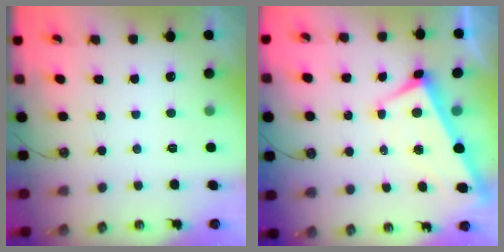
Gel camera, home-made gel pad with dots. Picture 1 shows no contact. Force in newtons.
{"total": 2.7, "press": 2.5, "slide": 0.9}